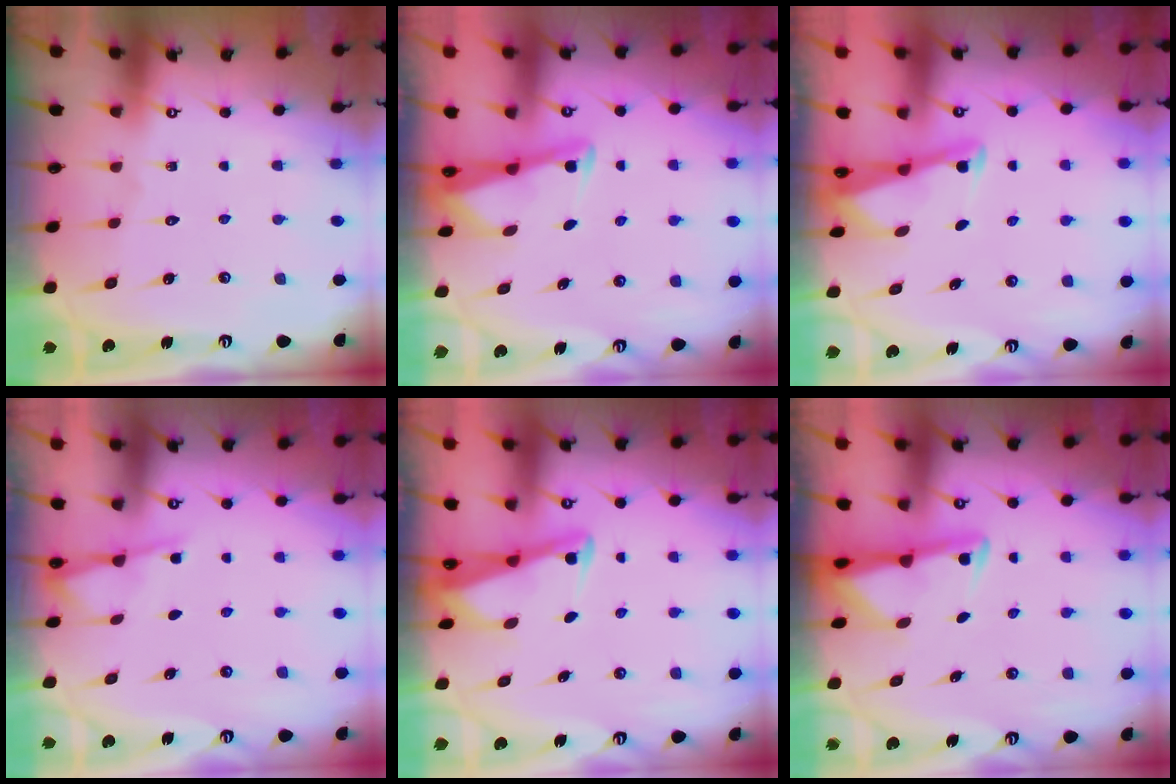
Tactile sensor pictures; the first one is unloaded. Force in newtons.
{"total": 2.8, "press": 2.8, "slide": 0.2}
{"total": 2.5, "press": 2.5, "slide": 0.1}
{"total": 1.8, "press": 1.7, "slide": 0.4}
{"total": 2.5, "press": 2.5, "slide": 0.2}
{"total": 2.8, "press": 2.8, "slide": 0.7}